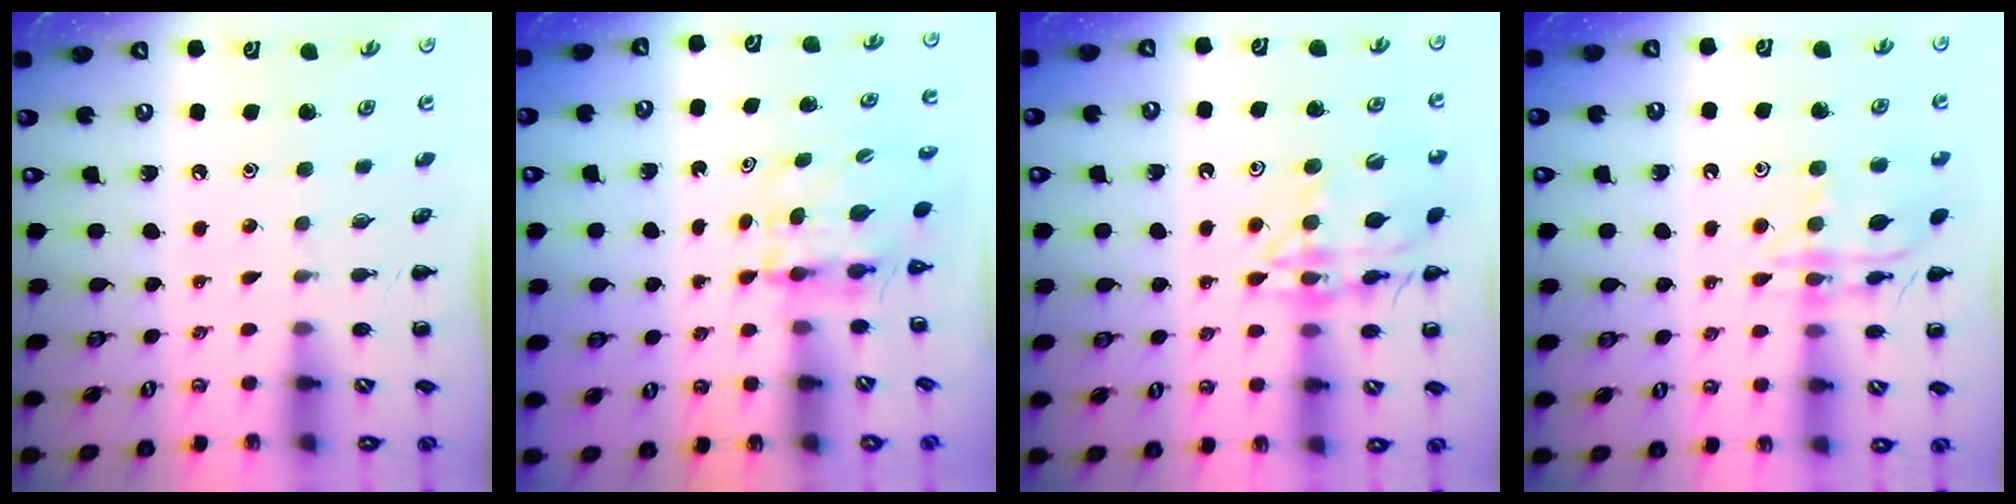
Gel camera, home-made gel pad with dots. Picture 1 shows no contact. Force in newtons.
{"total": 3.9, "press": 3.9, "slide": 0.1}
{"total": 15.7, "press": 15.6, "slide": 1.0}
{"total": 14.2, "press": 14.1, "slide": 0.9}